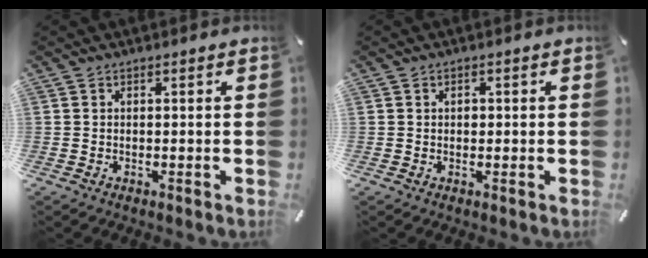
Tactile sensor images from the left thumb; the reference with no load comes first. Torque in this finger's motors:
{"motor_torque": [0.24, 0.50, 0.03, -0.12, -0.02]}